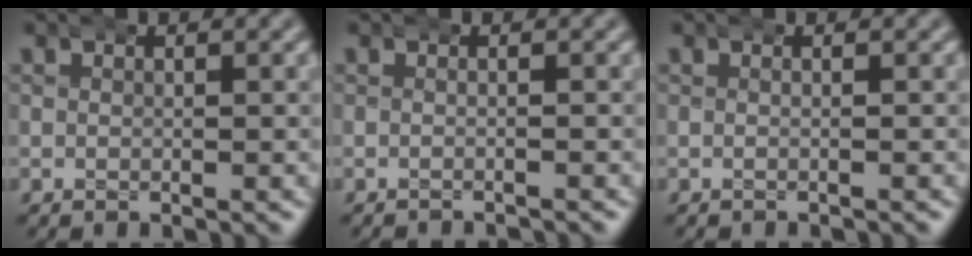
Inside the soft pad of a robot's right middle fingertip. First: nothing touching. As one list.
[{"total": 1.5, "force": [-1.5, -0.4, -0.3], "torque": [0.002, -0.004, -0.022]}, {"total": 0.8, "force": [-0.6, -0.4, -0.3], "torque": [0.000, -0.002, -0.009]}]